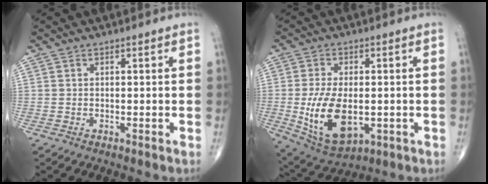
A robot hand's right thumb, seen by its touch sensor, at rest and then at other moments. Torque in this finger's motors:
{"motor_torque": [-0.26, 0.71, 1.30, 0.20, 0.38]}